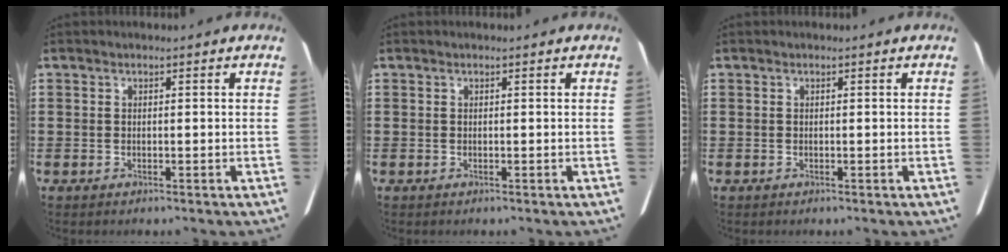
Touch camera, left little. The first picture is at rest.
{"total": 0.0}
{"total": 0.0}